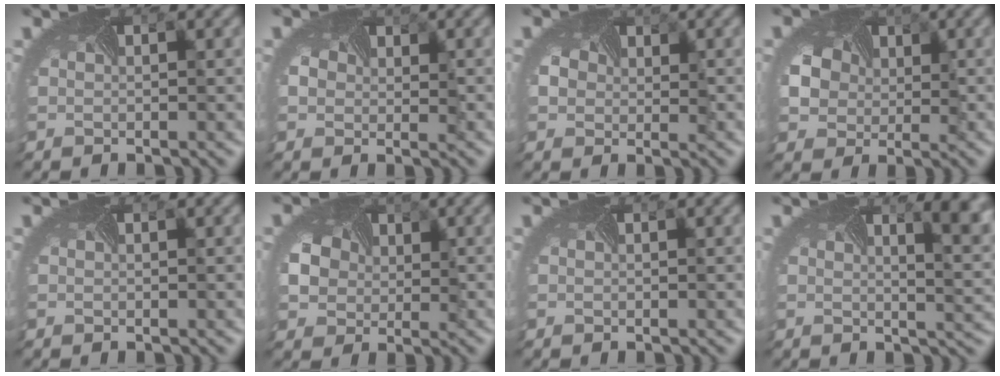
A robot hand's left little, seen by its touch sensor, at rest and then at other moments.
{"total": 0.9, "force": [0.3, 0.8, 0.2], "torque": [-0.023, -0.009, 0.018]}
{"total": 1.4, "force": [0.3, 1.3, 0.3], "torque": [-0.027, -0.010, 0.020]}
{"total": 4.1, "force": [1.3, 3.4, 1.8], "torque": [-0.063, -0.006, 0.038]}
{"total": 0.0}
{"total": 3.4, "force": [1.1, 2.9, 1.4], "torque": [-0.060, -0.007, 0.033]}
{"total": 0.0}
{"total": 7.8, "force": [2.4, 3.1, 6.7], "torque": [-0.072, 0.007, 0.034]}